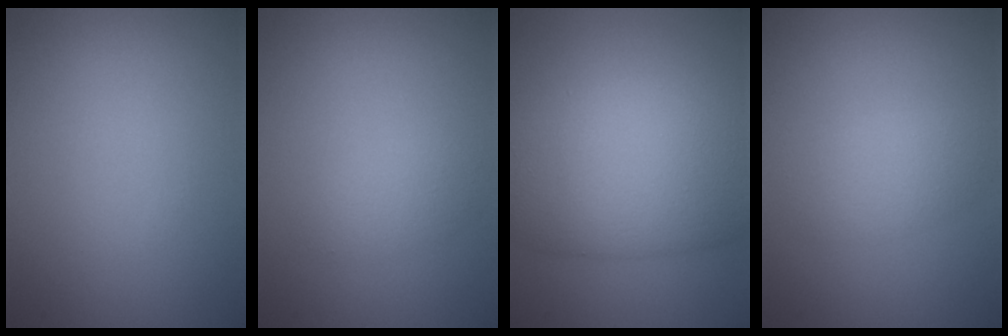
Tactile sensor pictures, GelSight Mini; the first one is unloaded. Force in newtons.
{"total": 1.7, "press": 1.7, "slide": 0.0}
{"total": 11.5, "press": 11.4, "slide": 0.5}
{"total": 2.4, "press": 2.4, "slide": 0.2}